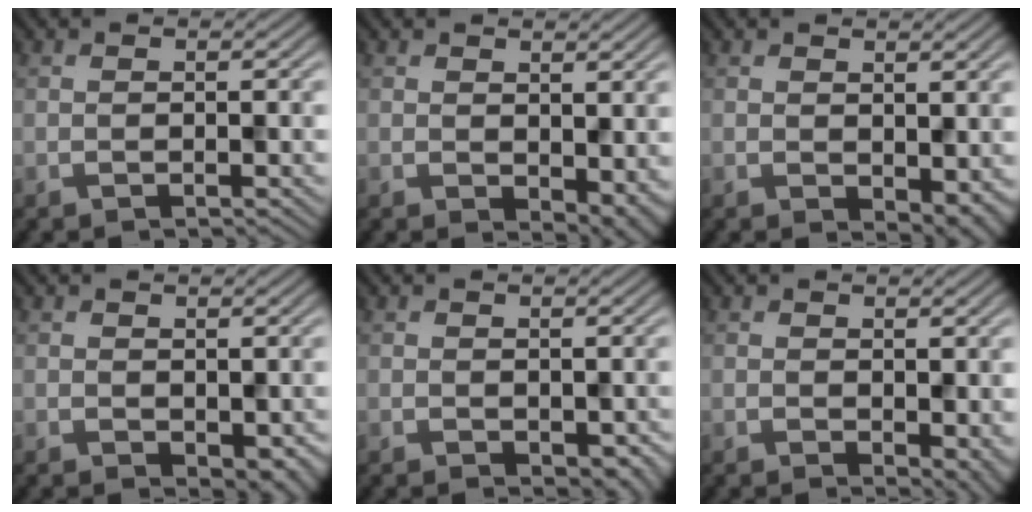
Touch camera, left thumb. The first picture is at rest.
{"total": 4.6, "force": [0.1, 3.0, 3.5], "torque": [-0.056, -0.019, 0.012]}
{"total": 3.2, "force": [0.3, 2.0, 2.4], "torque": [-0.036, -0.012, 0.010]}
{"total": 2.4, "force": [0.2, 1.6, 1.8], "torque": [-0.030, -0.009, 0.009]}
{"total": 1.8, "force": [0.1, 1.2, 1.3], "torque": [-0.022, -0.008, 0.007]}
{"total": 4.4, "force": [-0.3, 2.7, 3.4], "torque": [-0.049, -0.017, 0.006]}